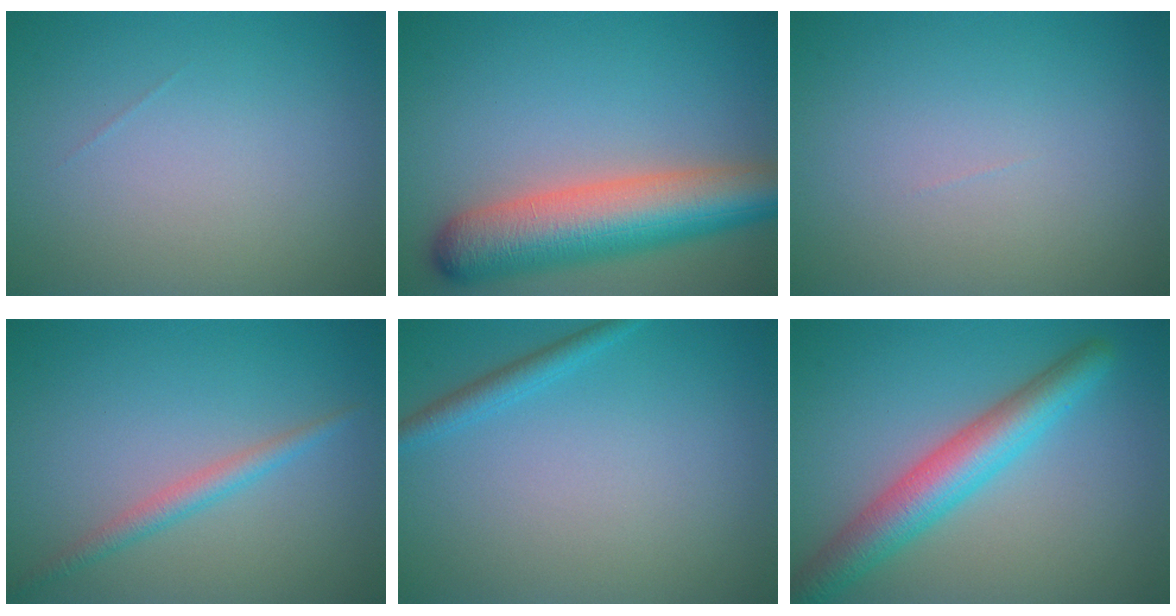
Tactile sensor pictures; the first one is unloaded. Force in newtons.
{"total": 9.0, "press": 9.0, "slide": 0.6}
{"total": 0.0}
{"total": 1.9, "press": 1.9, "slide": 0.1}
{"total": 1.6, "press": 1.6, "slide": 0.1}
{"total": 5.6, "press": 5.6, "slide": 0.1}